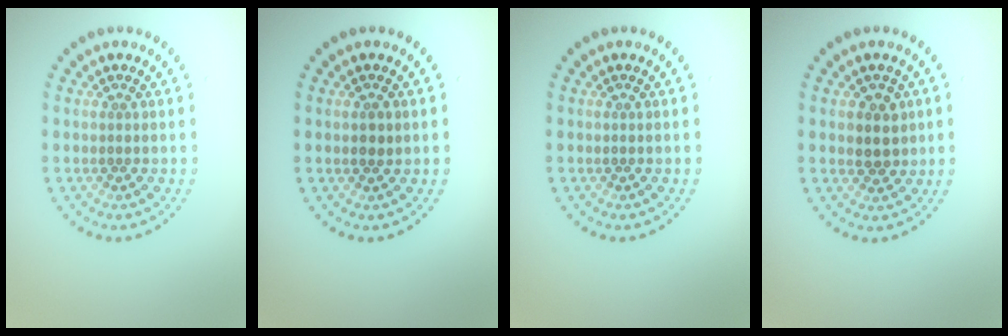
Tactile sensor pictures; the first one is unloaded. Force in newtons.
{"total": 1.2, "press": 1.2, "slide": 0.2}
{"total": 0.0}
{"total": 2.5, "press": 2.3, "slide": 0.8}